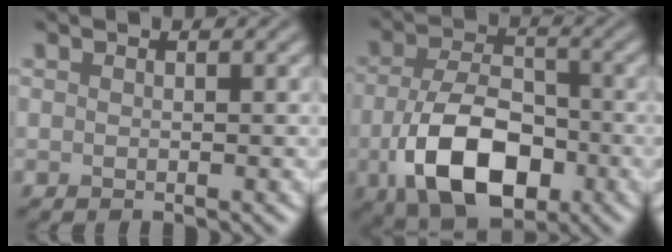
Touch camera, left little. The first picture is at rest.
{"total": 9.2, "force": [-3.2, 5.3, 6.8], "torque": [-0.138, -0.016, -0.056]}